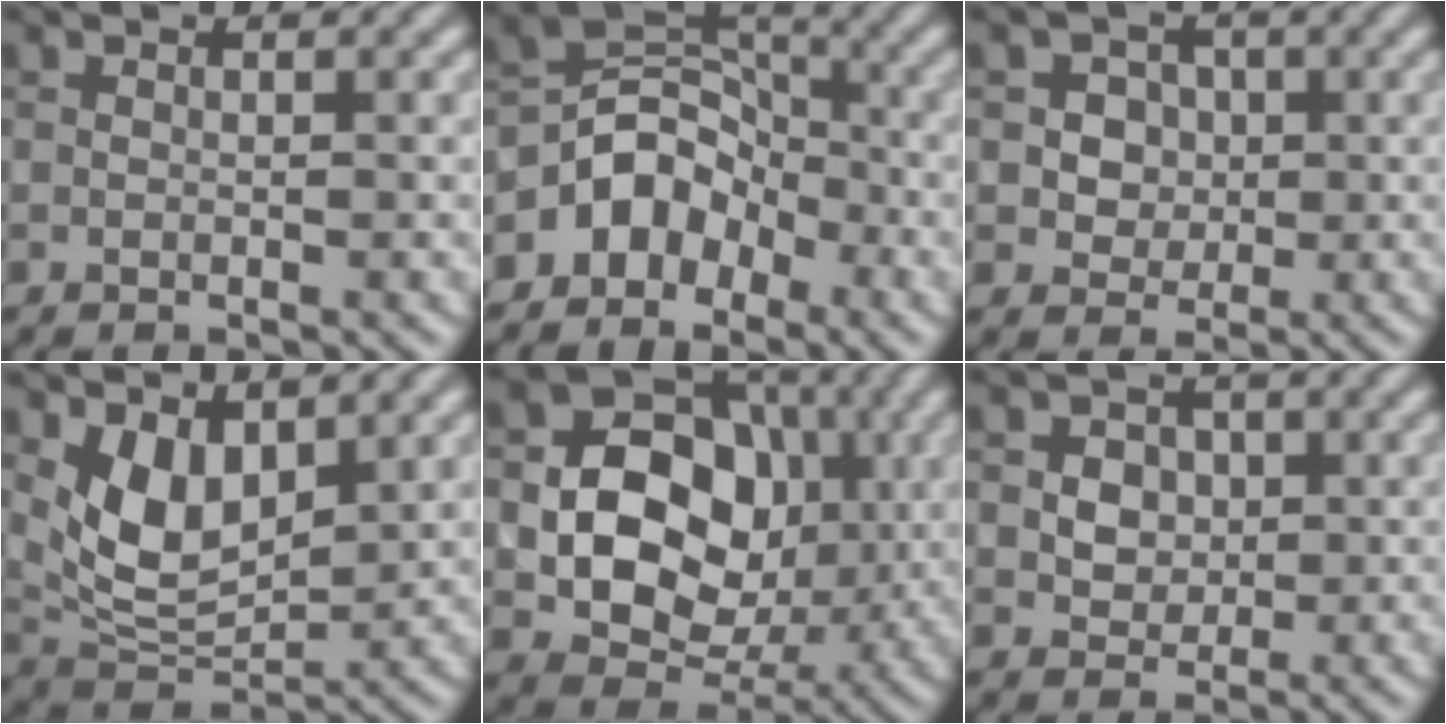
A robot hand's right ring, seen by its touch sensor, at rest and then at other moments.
{"total": 4.9, "force": [-2.8, 3.7, 1.8], "torque": [-0.012, 0.011, -0.062]}
{"total": 3.7, "force": [0.9, 3.2, 1.5], "torque": [-0.011, 0.007, 0.010]}
{"total": 5.4, "force": [2.2, 3.0, 3.9], "torque": [-0.083, -0.014, 0.049]}
{"total": 12.3, "force": [0.1, 9.9, 7.3], "torque": [-0.102, 0.004, -0.005]}
{"total": 3.3, "force": [0.7, 2.7, 1.7], "torque": [-0.021, 0.006, 0.008]}